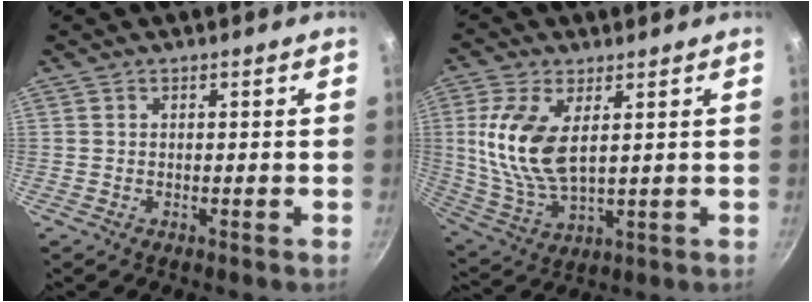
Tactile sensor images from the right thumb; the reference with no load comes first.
{"total": 13.1, "force": [2.9, 6.7, 10.8], "torque": [-0.219, -0.012, 0.068]}